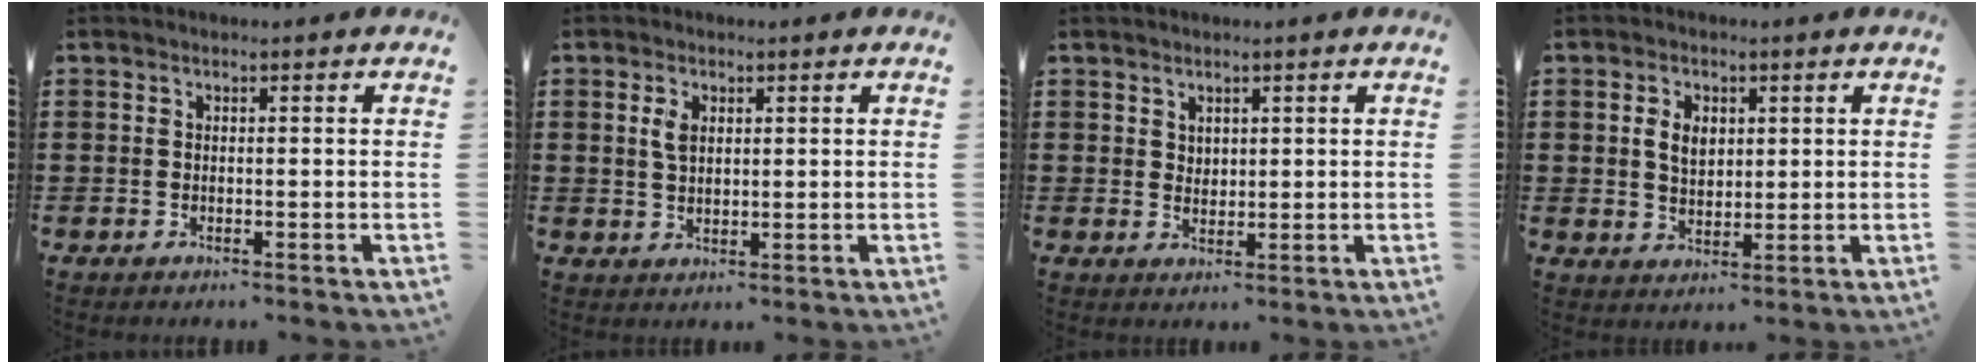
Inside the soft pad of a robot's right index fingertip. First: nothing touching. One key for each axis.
{"total": 2.8, "fx": 0.9, "fy": 1.6, "fz": 2.2, "tx": -0.048, "ty": 0.006, "tz": 0.015}
{"total": 1.6, "fx": 1.2, "fy": 1.1, "fz": 0.2, "tx": -0.007, "ty": 0.003, "tz": 0.024}
{"total": 3.8, "fx": 0.8, "fy": 2.5, "fz": 2.7, "tx": -0.051, "ty": 0.008, "tz": 0.011}